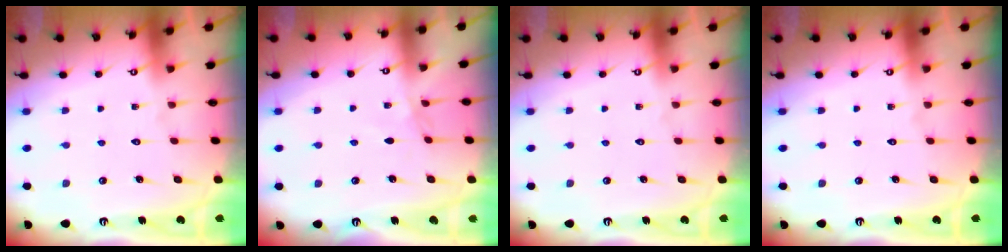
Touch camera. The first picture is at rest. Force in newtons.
{"total": 2.5, "press": 2.5, "slide": 0.5}
{"total": 0.0}
{"total": 0.0}